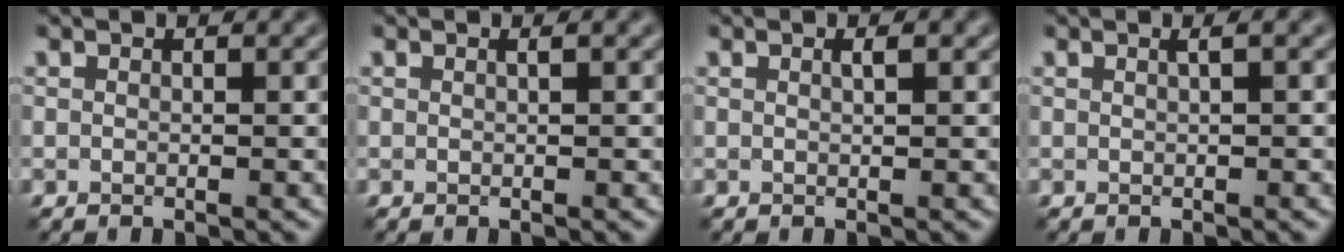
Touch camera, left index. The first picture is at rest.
{"total": 0.6, "force": [0.3, 0.1, 0.5], "torque": [-0.004, 0.004, 0.002]}
{"total": 0.9, "force": [0.4, 0.2, 0.7], "torque": [-0.009, 0.003, 0.003]}
{"total": 1.3, "force": [0.5, 0.4, 1.2], "torque": [-0.012, 0.007, 0.001]}